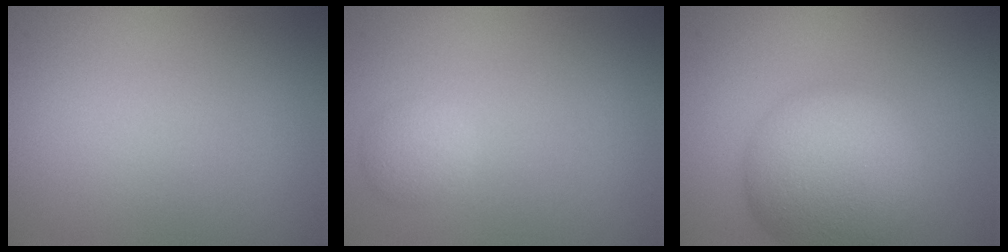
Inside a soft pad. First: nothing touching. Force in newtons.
{"total": 1.5, "press": 1.5, "slide": 0.0}
{"total": 9.0, "press": 9.0, "slide": 0.4}